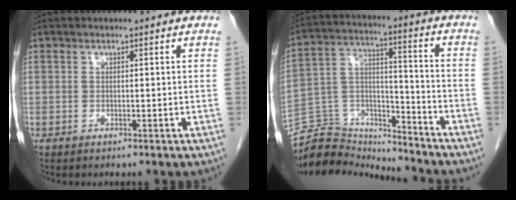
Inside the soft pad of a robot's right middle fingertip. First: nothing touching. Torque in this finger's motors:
{"motor_torque": [0.81, -1.33, 0.21, 0.01]}